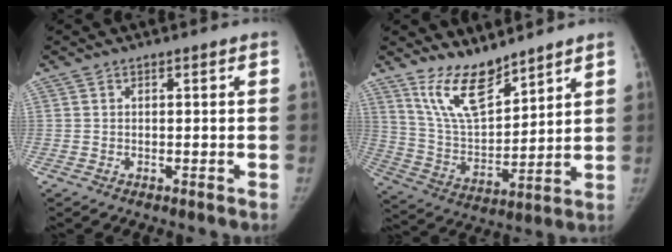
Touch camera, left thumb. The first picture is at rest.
{"total": 12.0, "force": [9.6, 4.1, 6.0], "torque": [-0.087, -0.071, 0.195]}